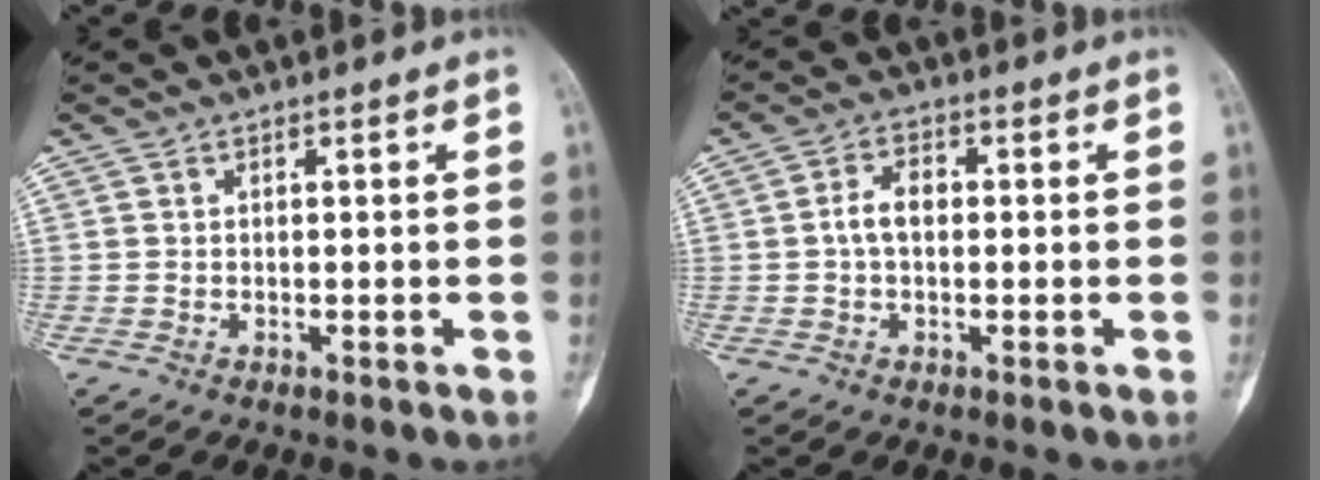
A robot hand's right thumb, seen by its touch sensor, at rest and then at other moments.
{"total": 4.1, "force": [0.0, 2.6, 3.2], "torque": [-0.054, 0.015, -0.006]}